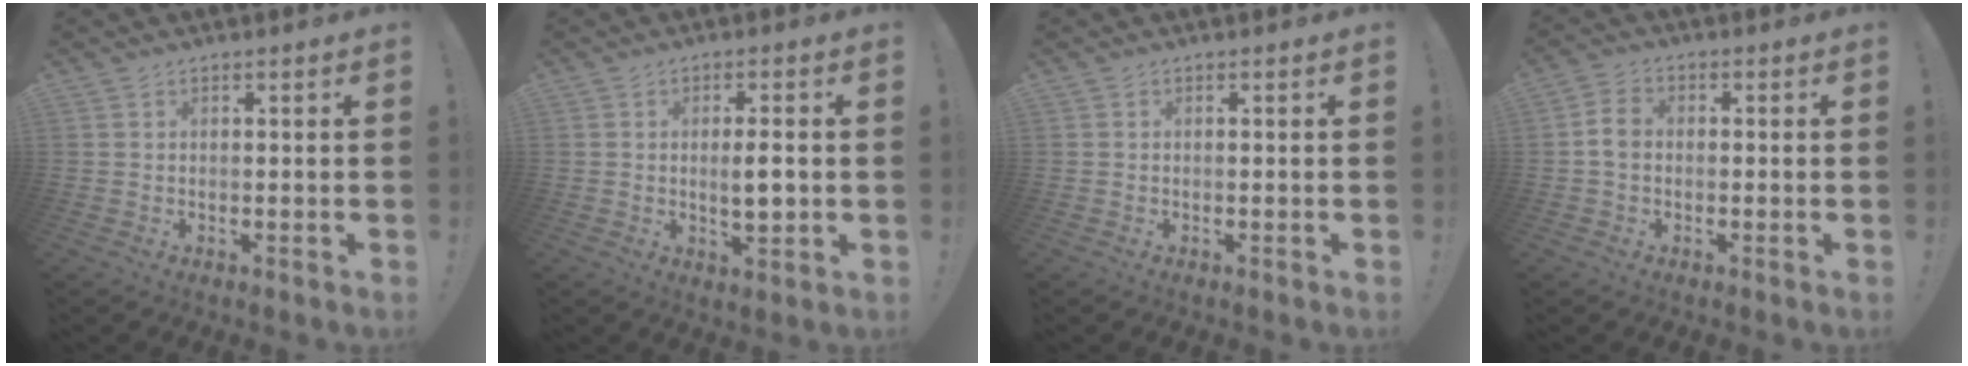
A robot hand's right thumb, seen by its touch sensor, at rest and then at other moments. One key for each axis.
{"total": 5.1, "fx": -0.1, "fy": 1.3, "fz": 4.9, "tx": -0.065, "ty": -0.009, "tz": -0.006}
{"total": 0.0}
{"total": 4.9, "fx": -0.2, "fy": 3.6, "fz": 3.3, "tx": -0.054, "ty": 0.010, "tz": -0.002}